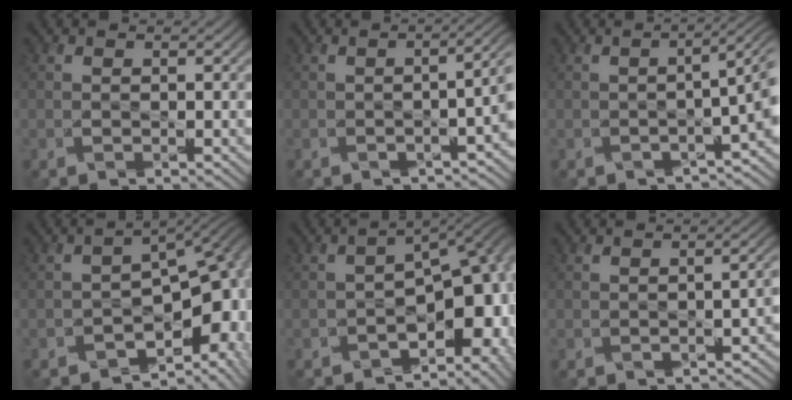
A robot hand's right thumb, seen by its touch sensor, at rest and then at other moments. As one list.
[{"total": 4.7, "force": [-1.2, 1.7, 4.3], "torque": [-0.048, -0.004, -0.015]}, {"total": 5.8, "force": [-1.9, 1.5, 5.3], "torque": [-0.062, -0.007, -0.032]}, {"total": 11.5, "force": [-5.0, 6.0, 8.4], "torque": [-0.107, -0.029, -0.072]}, {"total": 12.8, "force": [-5.2, 6.7, 9.5], "torque": [-0.097, -0.024, -0.068]}, {"total": 3.0, "force": [-1.3, 1.0, 2.5], "torque": [-0.034, -0.006, -0.013]}]